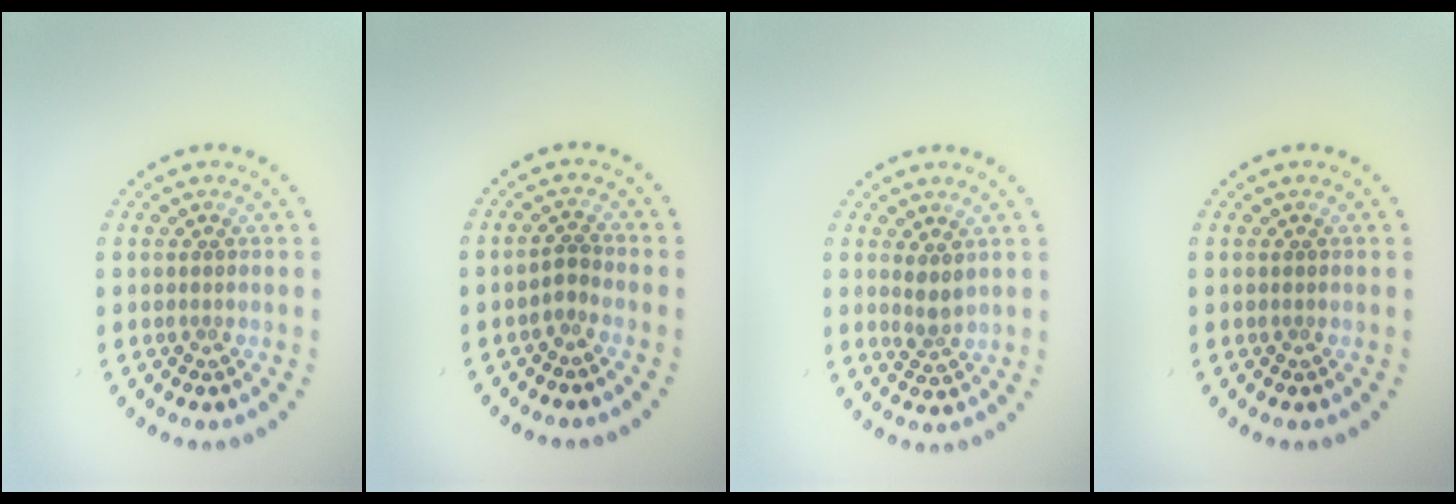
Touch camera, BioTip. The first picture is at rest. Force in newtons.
{"total": 1.1, "press": 0.8, "slide": 0.8}
{"total": 1.6, "press": 1.4, "slide": 0.9}
{"total": 0.0}